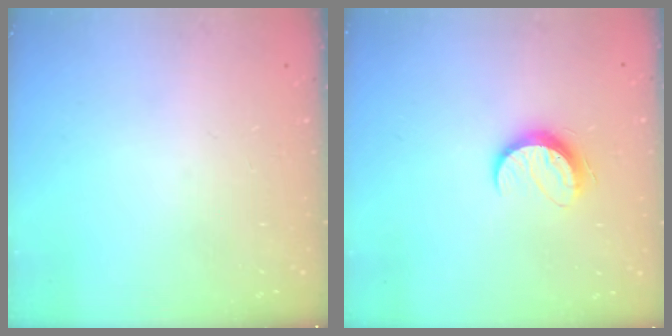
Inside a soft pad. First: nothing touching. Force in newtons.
{"total": 8.9, "press": 8.9, "slide": 0.3}